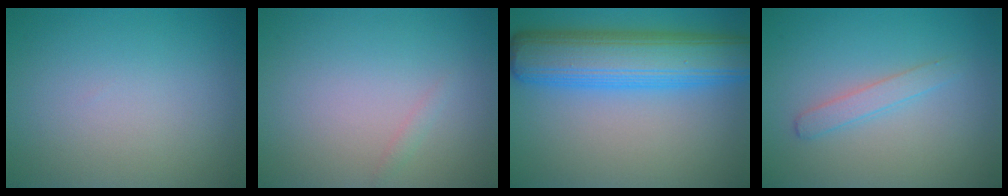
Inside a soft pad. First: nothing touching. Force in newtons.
{"total": 0.6, "press": 0.6, "slide": 0.1}
{"total": 9.6, "press": 9.6, "slide": 0.1}
{"total": 1.6, "press": 1.6, "slide": 0.0}